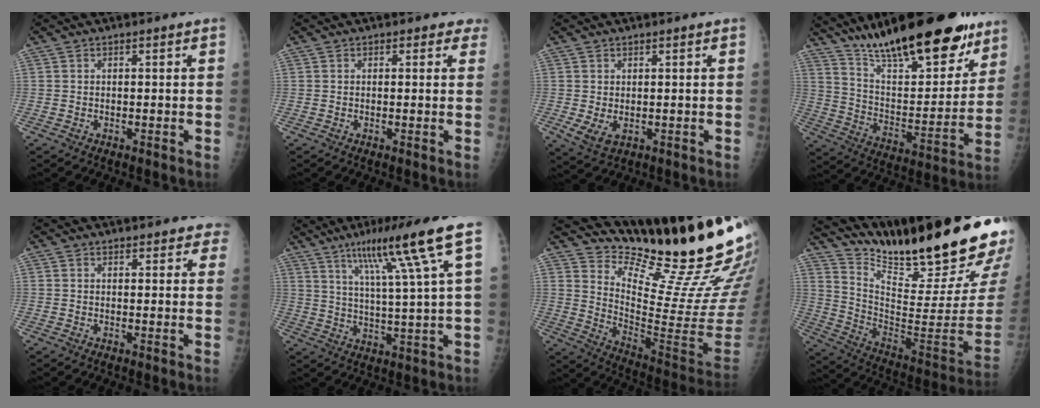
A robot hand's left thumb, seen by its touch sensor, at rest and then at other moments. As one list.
[{"total": 2.0, "force": [1.5, 1.2, 0.3], "torque": [0.021, -0.005, 0.005]}, {"total": 3.8, "force": [0.4, 1.9, 3.2], "torque": [-0.057, -0.006, 0.019]}, {"total": 29.0, "force": [20.9, 9.2, 17.9], "torque": [-0.245, -0.074, 0.335]}, {"total": 4.5, "force": [4.1, 1.8, 0.8], "torque": [0.028, -0.015, 0.029]}, {"total": 13.8, "force": [7.2, -0.4, 11.8], "torque": [-0.194, -0.024, 0.119]}, {"total": 22.1, "force": [19.1, 1.6, 11.1], "torque": [-0.147, -0.174, 0.285]}, {"total": 30.1, "force": [23.1, 4.9, 18.7], "torque": [-0.274, -0.132, 0.353]}]